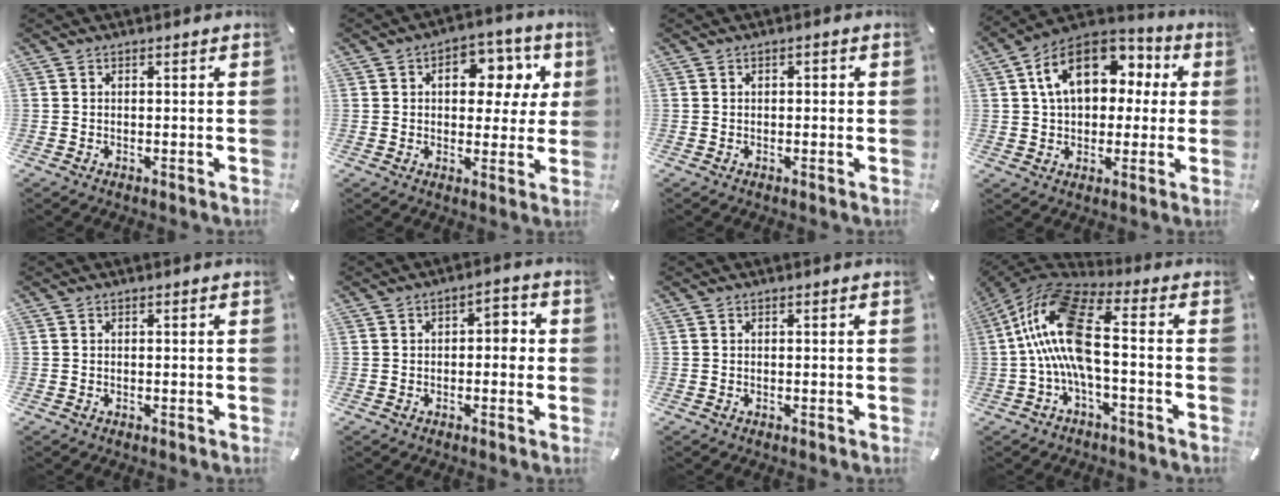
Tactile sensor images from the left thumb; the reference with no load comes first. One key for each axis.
{"total": 10.7, "fx": 2.9, "fy": 7.2, "fz": 7.3, "tx": -0.086, "ty": -0.006, "tz": 0.040}
{"total": 0.9, "fx": -0.1, "fy": 0.7, "fz": 0.6, "tx": -0.010, "ty": 0.005, "tz": -0.004}
{"total": 15.8, "fx": 4.5, "fy": 11.6, "fz": 9.8, "tx": -0.172, "ty": -0.004, "tz": 0.083}
{"total": 0.0}
{"total": 3.8, "fx": -0.8, "fy": 2.1, "fz": 3.0, "tx": -0.040, "ty": 0.010, "tz": -0.022}
{"total": 0.0}
{"total": 15.2, "fx": -1.2, "fy": 5.9, "fz": 14.0, "tx": -0.290, "ty": -0.001, "tz": -0.026}